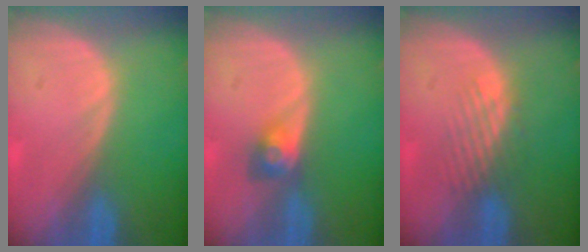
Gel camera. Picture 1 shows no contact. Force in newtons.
{"total": 3.0, "press": 2.6, "slide": 1.5}
{"total": 3.4, "press": 2.8, "slide": 1.9}